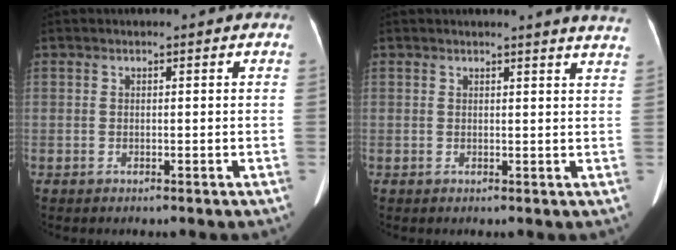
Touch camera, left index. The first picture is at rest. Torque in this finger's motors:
{"motor_torque": [0.16, -1.98, 0.06, 0.04]}